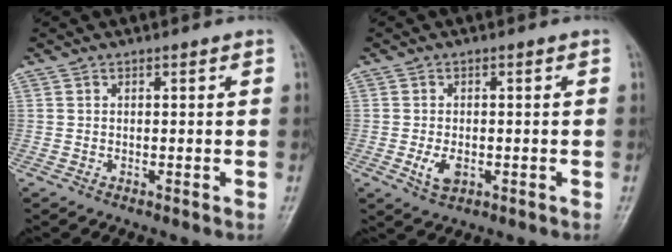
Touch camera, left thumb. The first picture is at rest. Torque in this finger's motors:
{"motor_torque": [-0.14, 0.34, 0.63, 0.28, 0.04]}